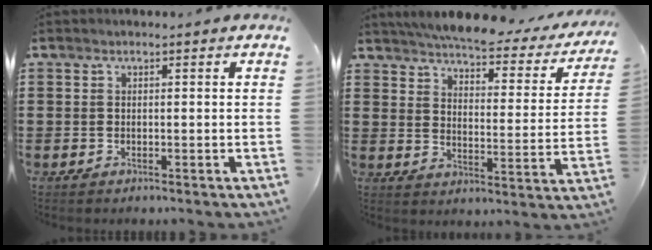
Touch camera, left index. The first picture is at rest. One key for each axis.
{"total": 5.3, "fx": 4.9, "fy": 0.1, "fz": 2.0, "tx": -0.062, "ty": -0.034, "tz": 0.081}